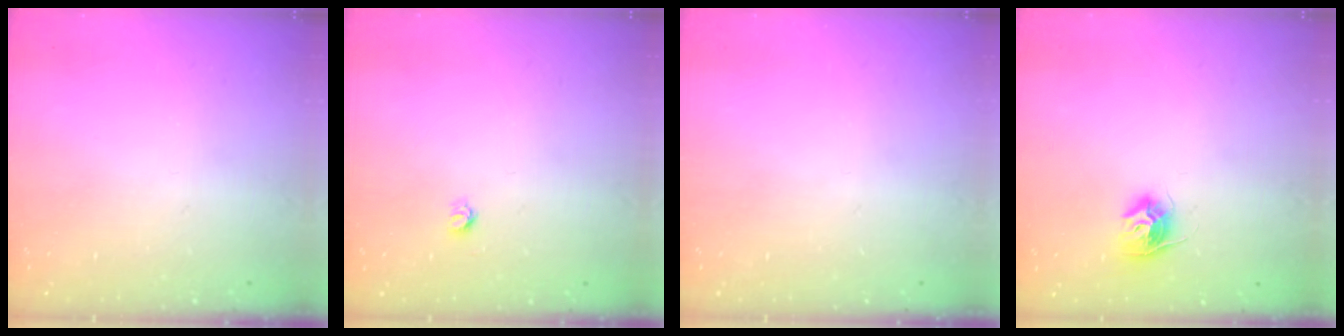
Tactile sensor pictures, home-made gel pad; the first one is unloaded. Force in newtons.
{"total": 3.4, "press": 3.4, "slide": 0.2}
{"total": 0.0}
{"total": 9.6, "press": 9.6, "slide": 0.6}